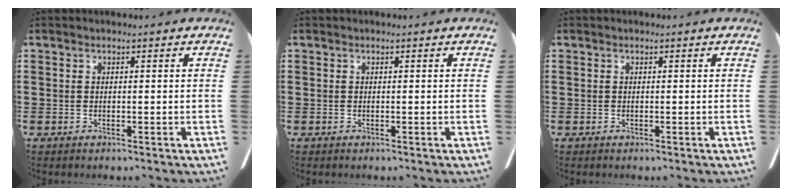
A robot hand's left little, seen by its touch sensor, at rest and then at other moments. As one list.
[{"total": 0.0}, {"total": 0.0}]